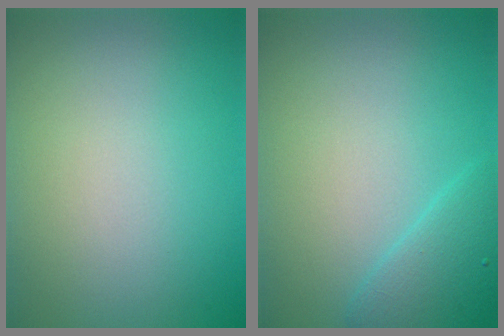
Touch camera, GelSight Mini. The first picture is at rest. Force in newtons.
{"total": 2.6, "press": 2.6, "slide": 0.2}